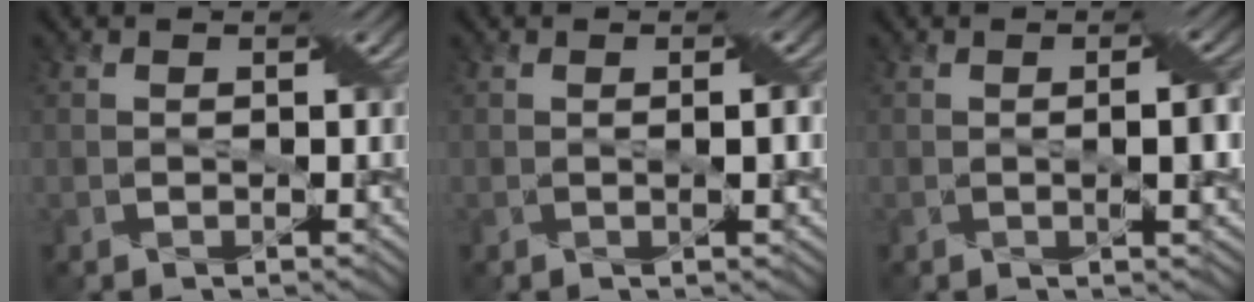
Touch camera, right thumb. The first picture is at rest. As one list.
[{"total": 1.8, "force": [0.0, 0.2, 1.8], "torque": [-0.031, 0.003, 0.000]}, {"total": 3.0, "force": [-0.1, 0.5, 3.0], "torque": [-0.050, 0.004, -0.001]}]